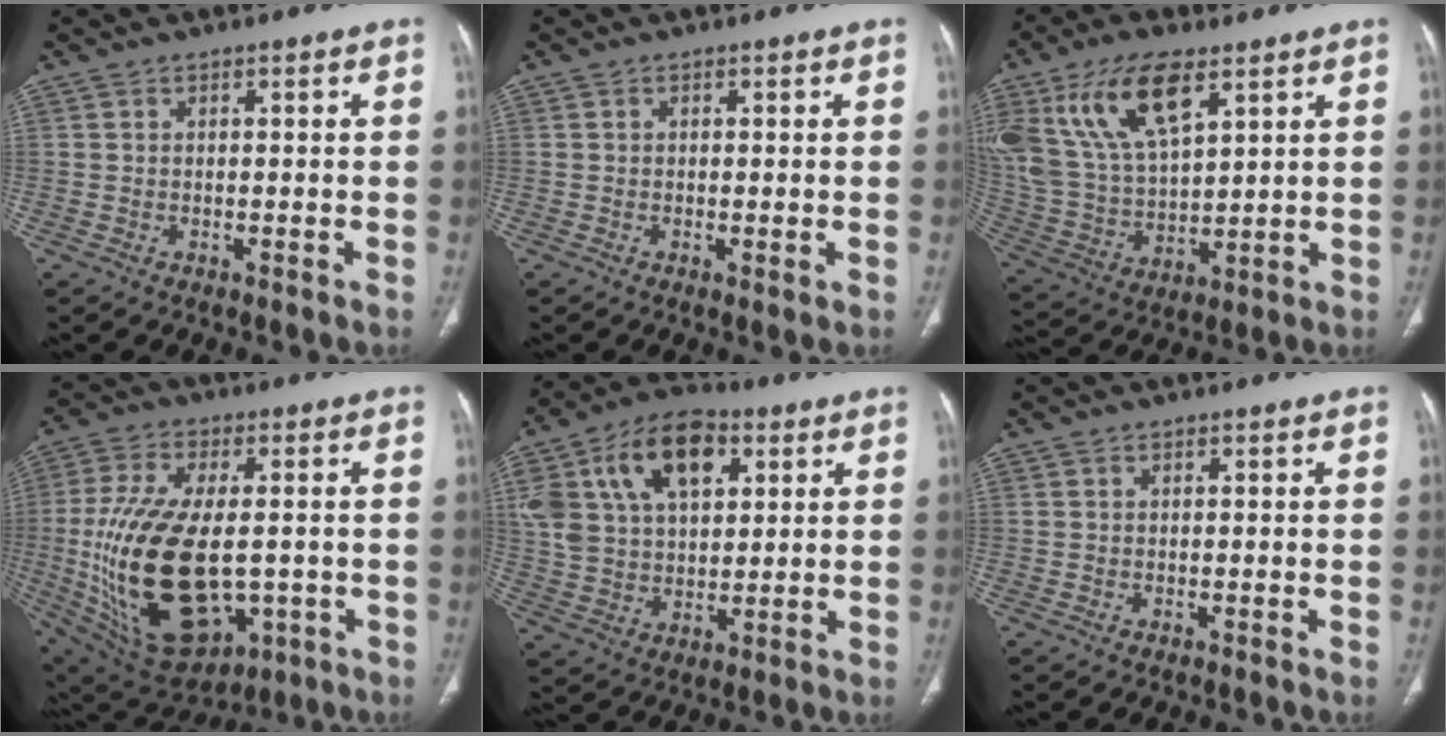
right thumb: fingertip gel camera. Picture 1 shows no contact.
{"total": 0.8, "force": [-0.1, 0.2, 0.8], "torque": [-0.016, -0.004, -0.004]}
{"total": 18.4, "force": [9.1, 8.7, 13.4], "torque": [-0.254, -0.023, 0.183]}
{"total": 25.3, "force": [-2.8, 13.8, 21.0], "torque": [-0.422, -0.014, -0.016]}
{"total": 19.8, "force": [7.5, 12.3, 13.6], "torque": [-0.241, 0.005, 0.130]}
{"total": 0.0}